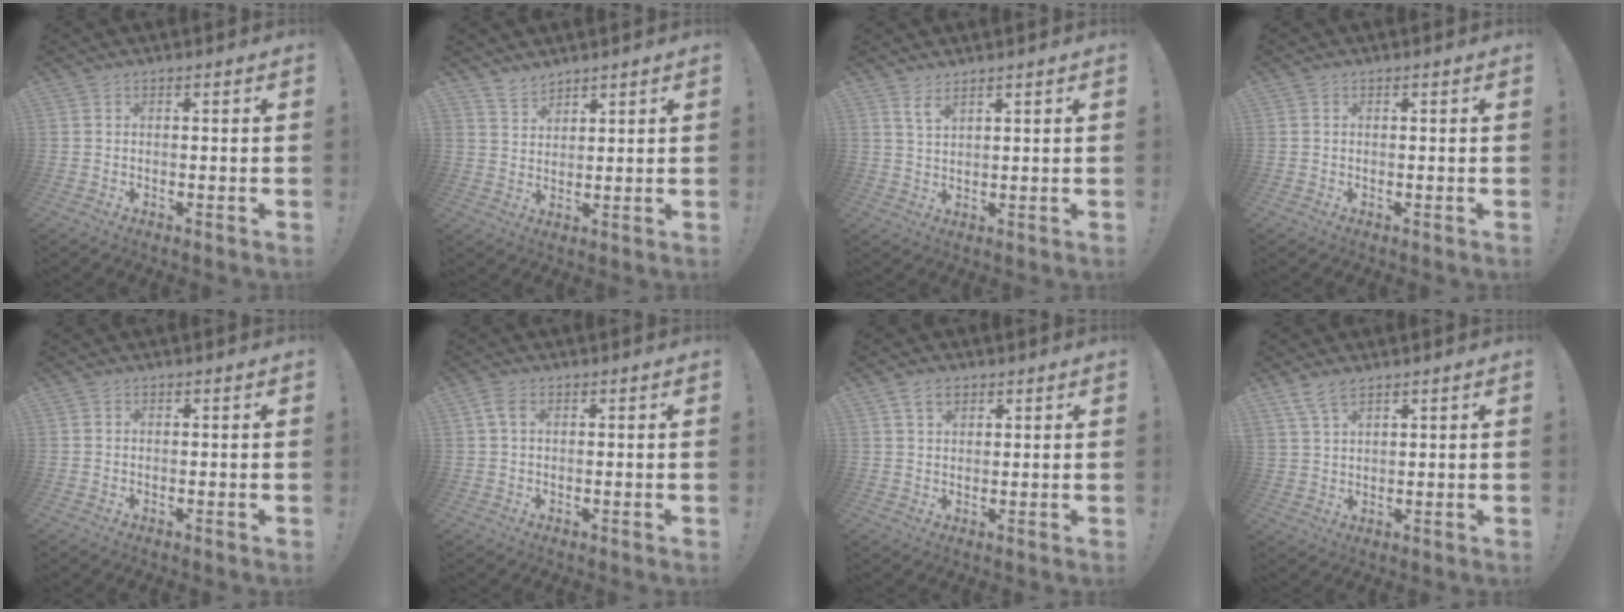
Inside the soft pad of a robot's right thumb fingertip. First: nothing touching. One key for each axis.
{"total": 4.4, "fx": 4.0, "fy": 1.7, "fz": 0.5, "tx": -0.007, "ty": -0.027, "tz": 0.076}
{"total": 3.6, "fx": 2.7, "fy": 0.8, "fz": 2.3, "tx": -0.037, "ty": -0.017, "tz": 0.046}
{"total": 0.0}
{"total": 0.0}
{"total": 3.1, "fx": 1.1, "fy": 1.9, "fz": 2.3, "tx": -0.051, "ty": 0.008, "tz": 0.021}
{"total": 4.7, "fx": 2.7, "fy": 3.0, "fz": 2.4, "tx": -0.038, "ty": -0.003, "tz": 0.049}
{"total": 5.6, "fx": 4.3, "fy": 2.2, "fz": 2.8, "tx": -0.058, "ty": -0.015, "tz": 0.083}